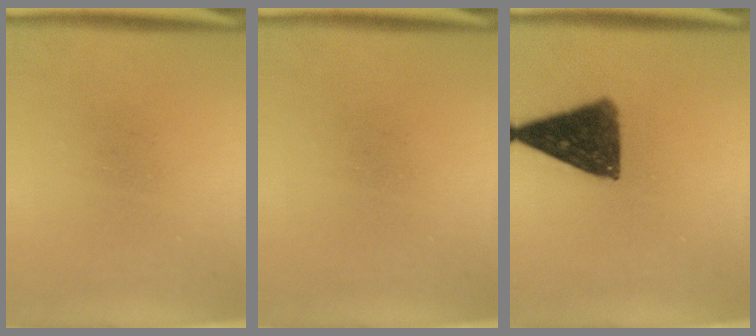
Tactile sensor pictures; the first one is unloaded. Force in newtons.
{"total": 0.0}
{"total": 11.7}